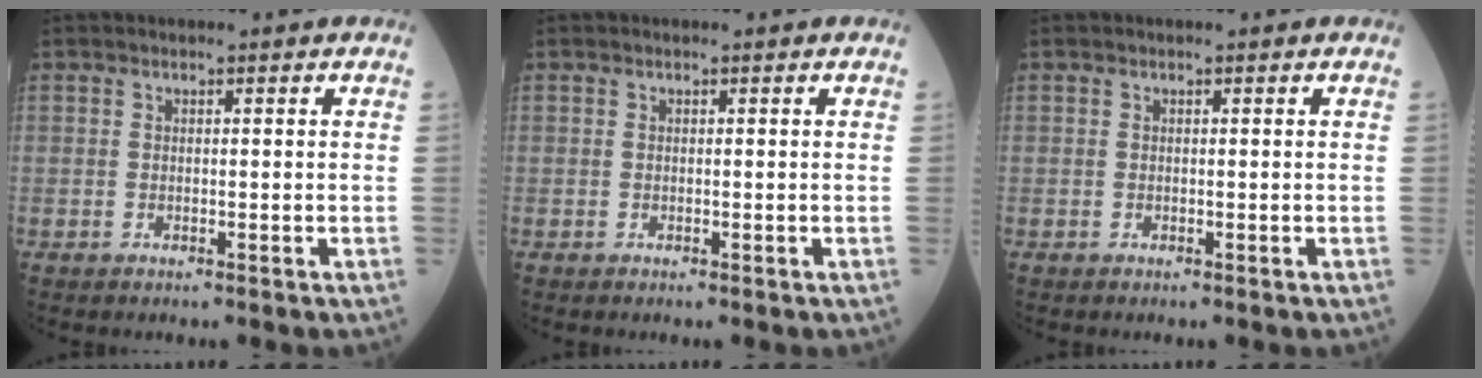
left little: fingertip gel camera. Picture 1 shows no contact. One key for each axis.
{"total": 0.0}
{"total": 0.0}